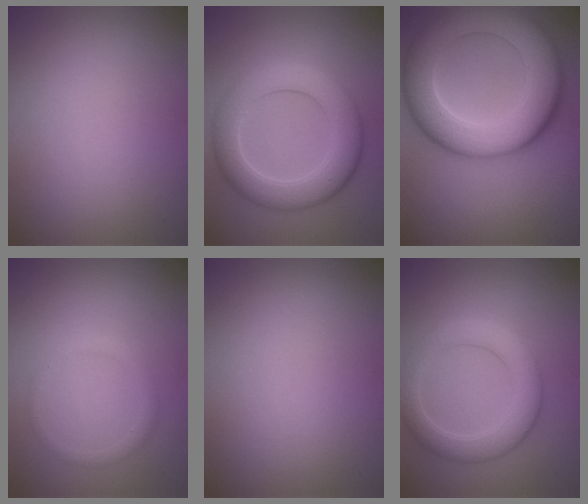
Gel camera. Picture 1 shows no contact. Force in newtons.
{"total": 6.6, "press": 6.6, "slide": 0.5}
{"total": 11.1, "press": 11.1, "slide": 0.6}
{"total": 1.2, "press": 1.2, "slide": 0.1}
{"total": 0.0}
{"total": 4.7, "press": 4.6, "slide": 0.4}